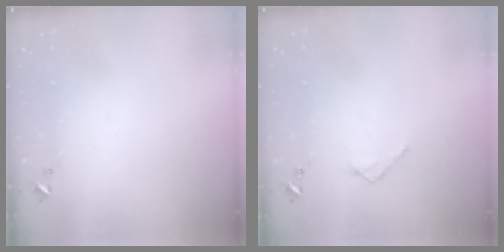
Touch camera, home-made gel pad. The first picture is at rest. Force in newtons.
{"total": 2.7, "press": 2.7, "slide": 0.2}